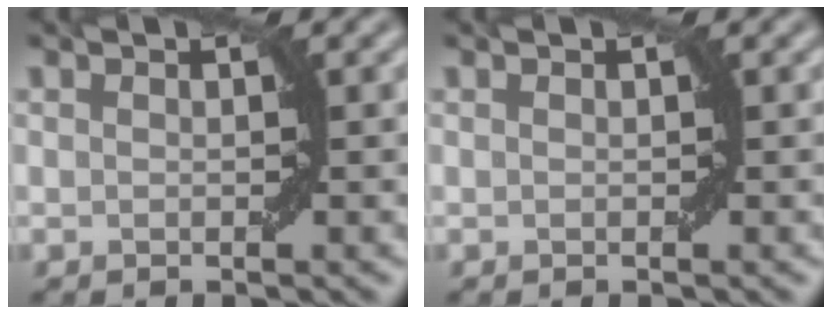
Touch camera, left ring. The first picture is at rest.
{"total": 0.0}